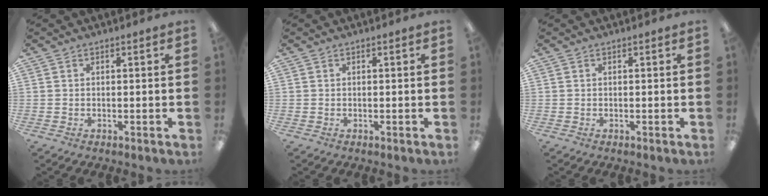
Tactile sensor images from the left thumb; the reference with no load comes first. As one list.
[{"total": 0.0}, {"total": 0.0}]